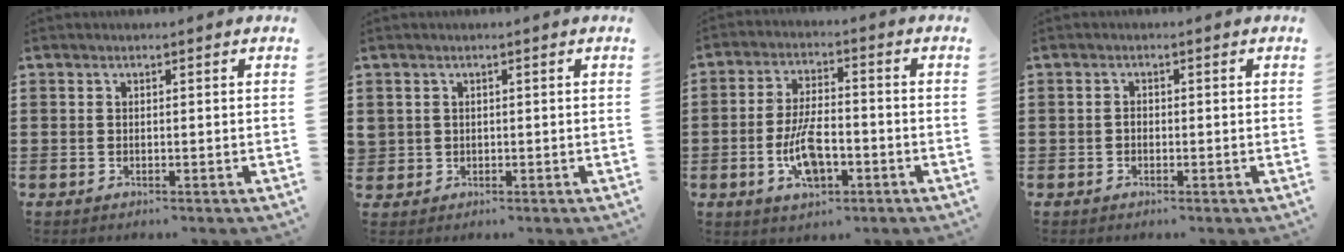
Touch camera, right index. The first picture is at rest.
{"total": 1.2, "force": [0.3, 1.1, 0.0], "torque": [-0.004, 0.006, 0.004]}
{"total": 8.4, "force": [-2.9, 3.9, 6.9], "torque": [-0.146, 0.003, -0.056]}
{"total": 0.6, "force": [-0.3, 0.4, 0.4], "torque": [-0.010, -0.001, -0.005]}